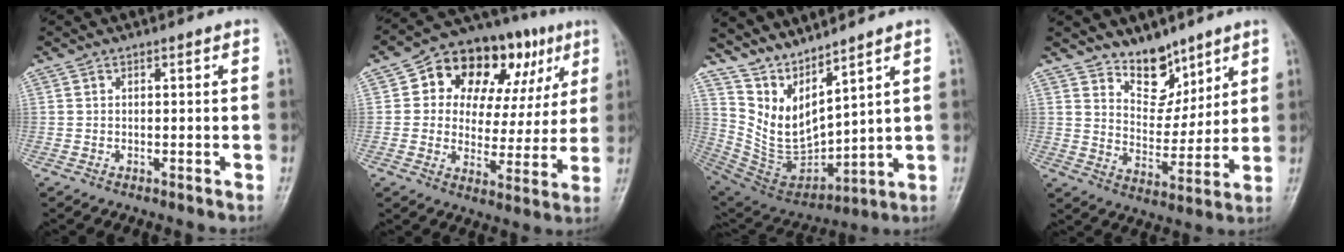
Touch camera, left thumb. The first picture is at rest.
{"total": 20.5, "force": [7.8, 12.9, 13.9], "torque": [-0.137, 0.014, 0.111]}
{"total": 10.8, "force": [8.9, 2.6, 5.6], "torque": [-0.090, -0.072, 0.204]}
{"total": 8.9, "force": [6.8, 4.9, 3.0], "torque": [-0.013, -0.055, 0.125]}